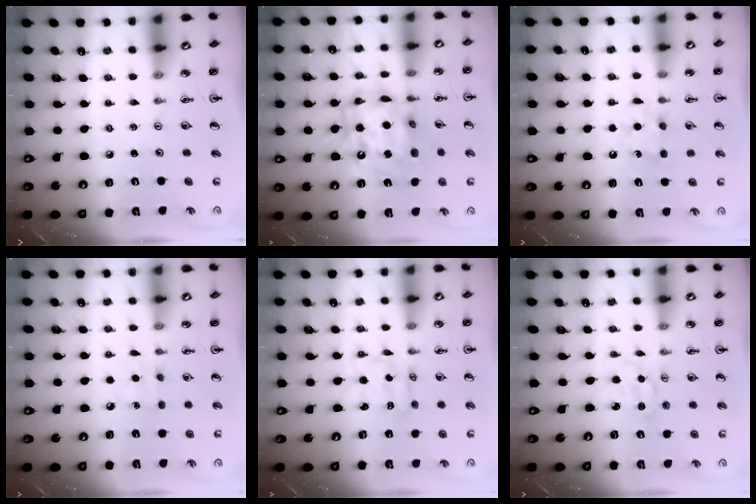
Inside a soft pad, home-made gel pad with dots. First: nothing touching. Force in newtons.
{"total": 15.9, "press": 15.9, "slide": 1.5}
{"total": 6.2, "press": 6.1, "slide": 0.7}
{"total": 5.7, "press": 5.7, "slide": 0.6}
{"total": 1.4, "press": 1.4, "slide": 0.2}
{"total": 1.5, "press": 1.4, "slide": 0.4}